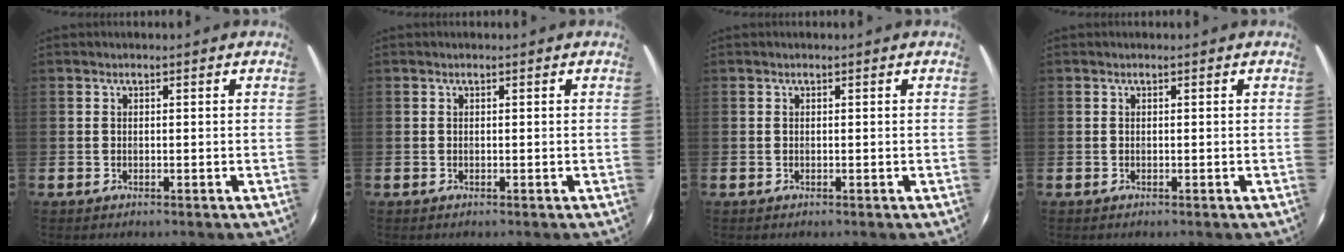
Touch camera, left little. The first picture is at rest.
{"total": 0.0}
{"total": 0.0}
{"total": 0.0}